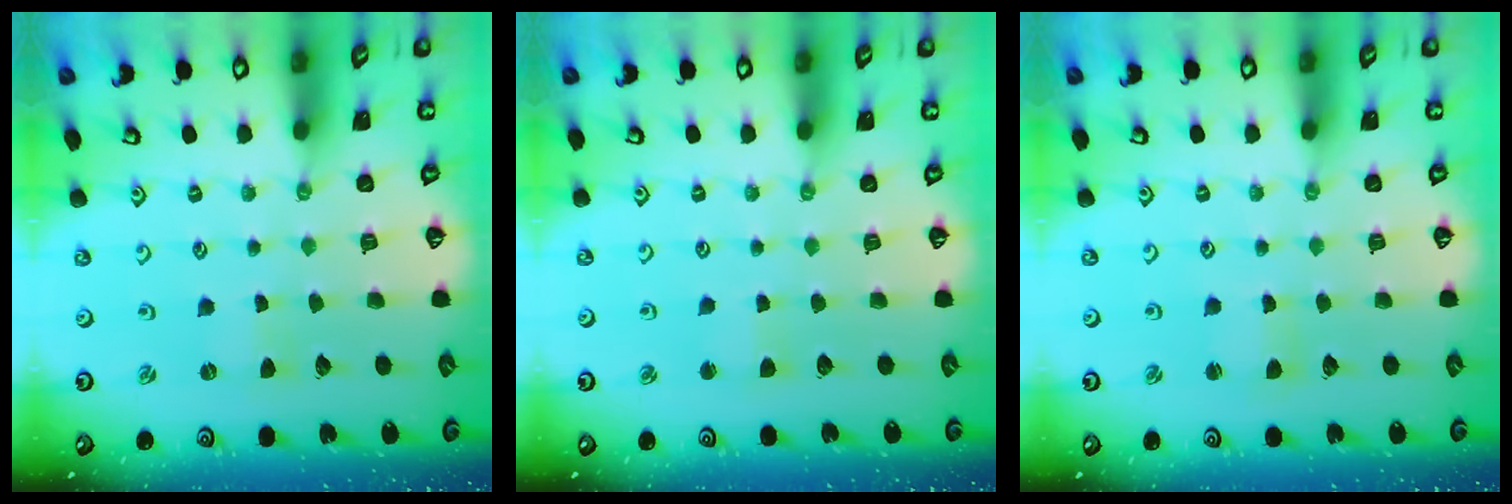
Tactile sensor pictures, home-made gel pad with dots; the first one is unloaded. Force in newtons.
{"total": 2.8, "press": 2.8, "slide": 0.4}
{"total": 1.5, "press": 1.5, "slide": 0.3}